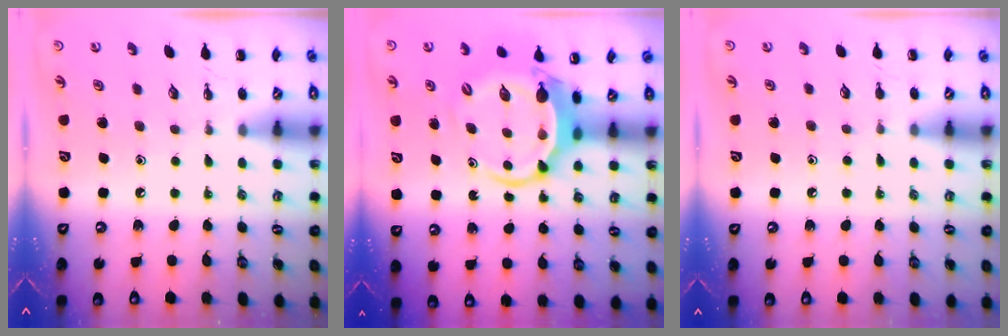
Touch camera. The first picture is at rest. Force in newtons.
{"total": 6.2, "press": 6.1, "slide": 1.1}
{"total": 4.2, "press": 3.9, "slide": 1.5}